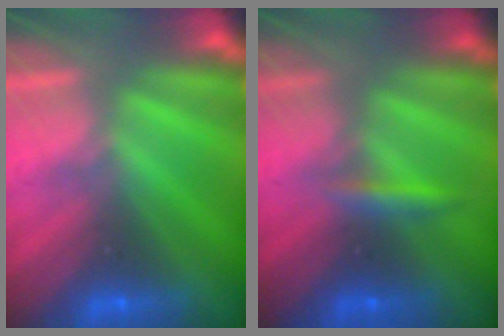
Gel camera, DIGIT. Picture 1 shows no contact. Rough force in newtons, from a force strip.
{"total": 2.3}